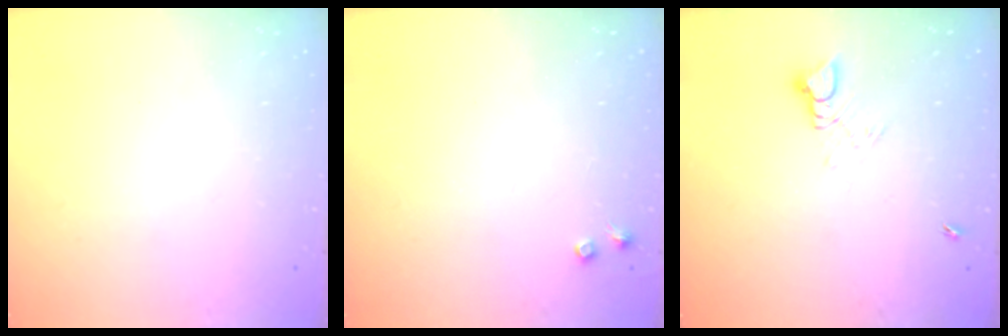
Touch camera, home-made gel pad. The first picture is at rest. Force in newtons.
{"total": 2.7, "press": 2.7, "slide": 0.4}
{"total": 3.4, "press": 3.4, "slide": 0.3}